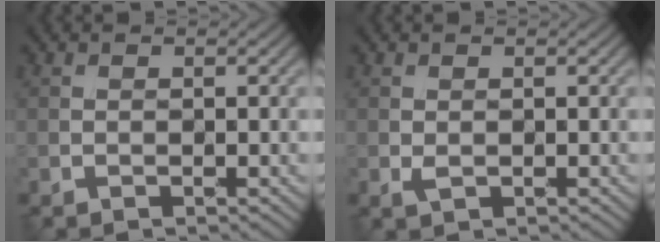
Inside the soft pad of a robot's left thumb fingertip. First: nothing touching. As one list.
[{"total": 0.8, "force": [-0.1, 0.5, 0.5], "torque": [-0.014, -0.003, -0.001]}]